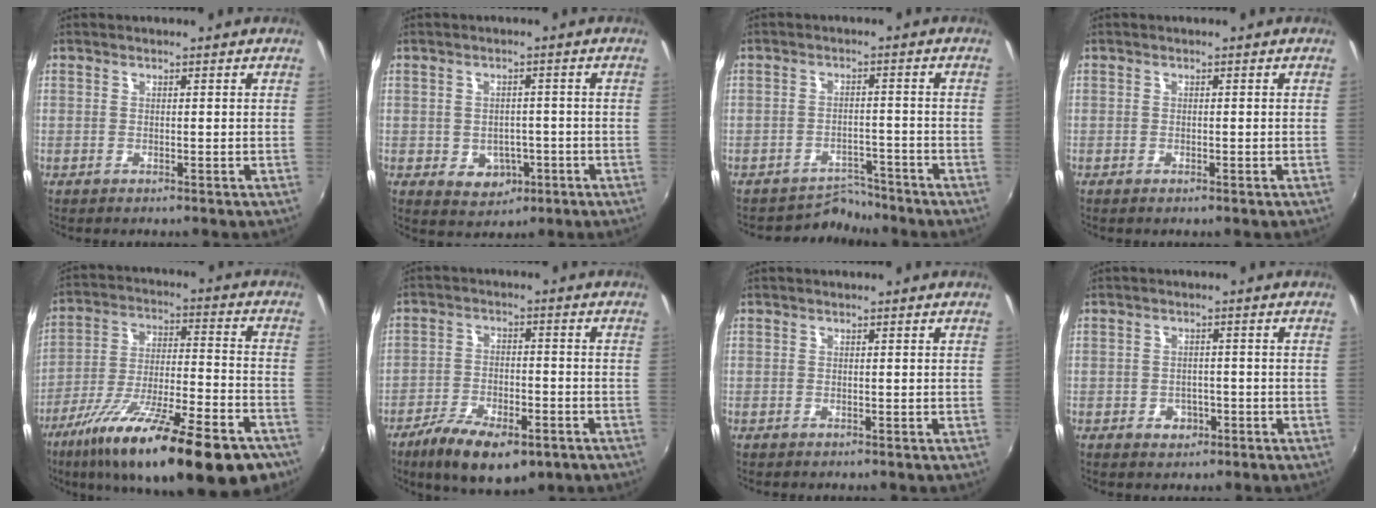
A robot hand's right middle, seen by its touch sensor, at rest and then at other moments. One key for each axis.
{"total": 5.8, "fx": -1.9, "fy": 4.8, "fz": 2.6, "tx": -0.056, "ty": 0.001, "tz": -0.012}
{"total": 4.6, "fx": -4.3, "fy": 1.1, "fz": -1.1, "tx": 0.015, "ty": 0.010, "tz": -0.068}
{"total": 0.6, "fx": -0.4, "fy": 0.3, "fz": 0.3, "tx": -0.006, "ty": -0.004, "tz": -0.009}
{"total": 27.3, "fx": -18.3, "fy": 6.4, "fz": 19.3, "tx": -0.324, "ty": -0.066, "tz": -0.280}
{"total": 13.9, "fx": -8.9, "fy": 5.5, "fz": 9.2, "tx": -0.186, "ty": -0.032, "tz": -0.141}
{"total": 0.0}
{"total": 3.4, "fx": -1.4, "fy": 2.8, "fz": 1.2, "tx": -0.026, "ty": 0.000, "tz": -0.017}